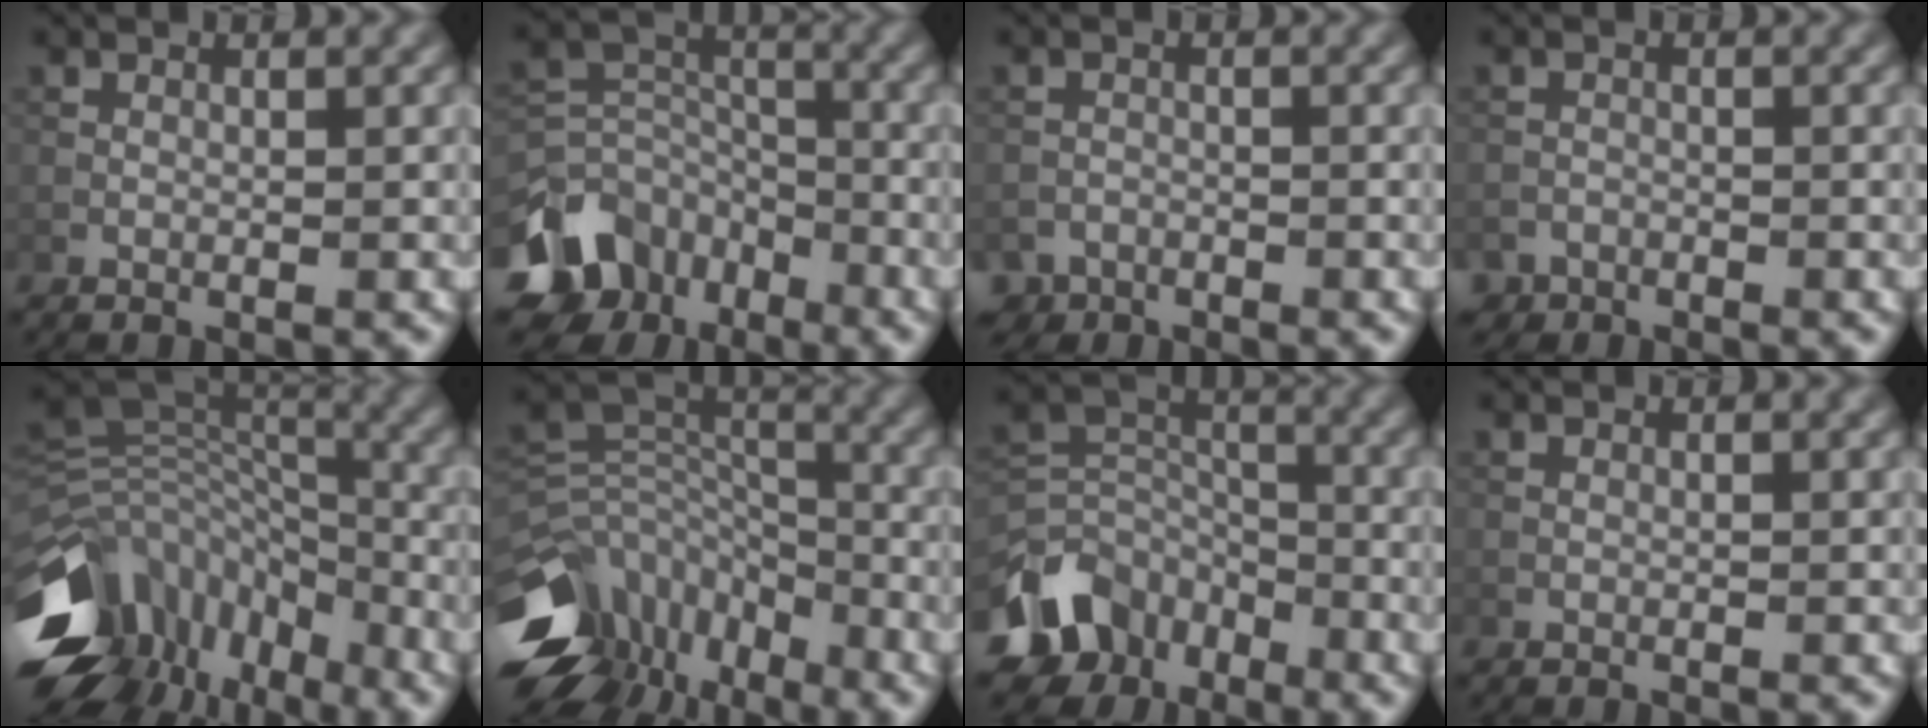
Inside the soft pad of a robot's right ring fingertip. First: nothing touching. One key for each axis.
{"total": 8.6, "fx": -5.2, "fy": 6.2, "fz": 3.1, "tx": -0.051, "ty": 0.002, "tz": -0.104}
{"total": 3.0, "fx": -2.7, "fy": 1.2, "fz": -0.2, "tx": 0.009, "ty": -0.007, "tz": -0.045}
{"total": 2.2, "fx": -1.9, "fy": 1.0, "fz": -0.3, "tx": 0.012, "ty": -0.001, "tz": -0.032}
{"total": 14.0, "fx": -7.1, "fy": 8.5, "fz": 8.6, "tx": -0.176, "ty": 0.021, "tz": -0.120}
{"total": 11.0, "fx": -5.9, "fy": 7.2, "fz": 5.8, "tx": -0.118, "ty": 0.029, "tz": -0.109}
{"total": 7.4, "fx": -4.7, "fy": 5.2, "fz": 2.5, "tx": -0.037, "ty": -0.005, "tz": -0.102}
{"total": 0.0}